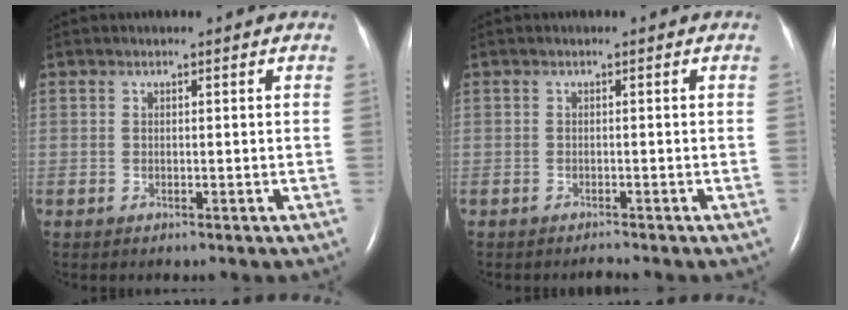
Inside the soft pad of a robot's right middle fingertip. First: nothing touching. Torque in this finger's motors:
{"motor_torque": [-0.33, 0.13, -0.03, -0.01]}